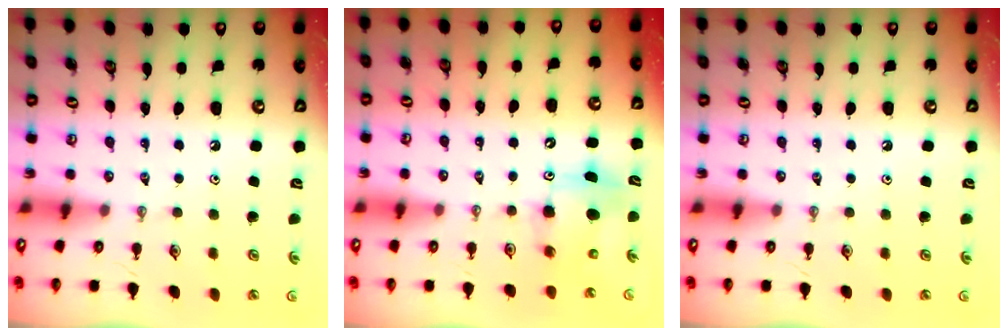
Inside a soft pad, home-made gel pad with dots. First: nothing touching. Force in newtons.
{"total": 7.9, "press": 7.6, "slide": 2.3}
{"total": 0.0}